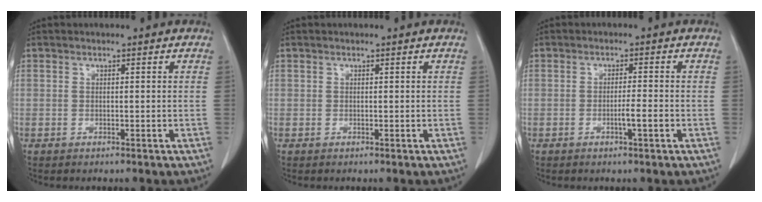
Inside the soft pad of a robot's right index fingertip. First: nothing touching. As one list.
[{"total": 0.0}, {"total": 2.6, "force": [-1.0, -0.1, 2.4], "torque": [-0.043, -0.002, -0.018]}]